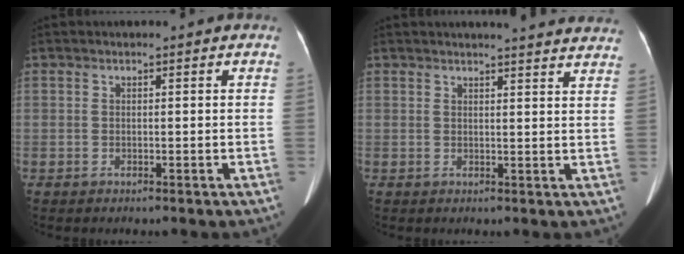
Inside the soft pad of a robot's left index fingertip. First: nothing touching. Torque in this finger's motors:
{"motor_torque": [0.54, -0.77, 0.01, 0.01]}